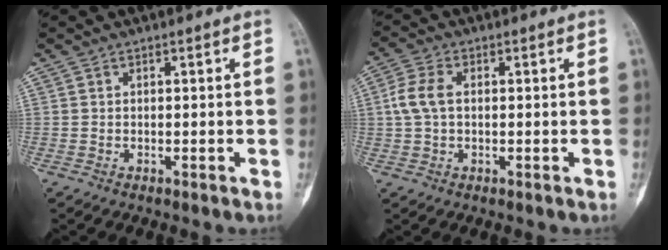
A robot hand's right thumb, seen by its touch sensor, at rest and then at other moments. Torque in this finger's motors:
{"motor_torque": [0.39, 0.51, 0.35, -0.32, 0.02]}